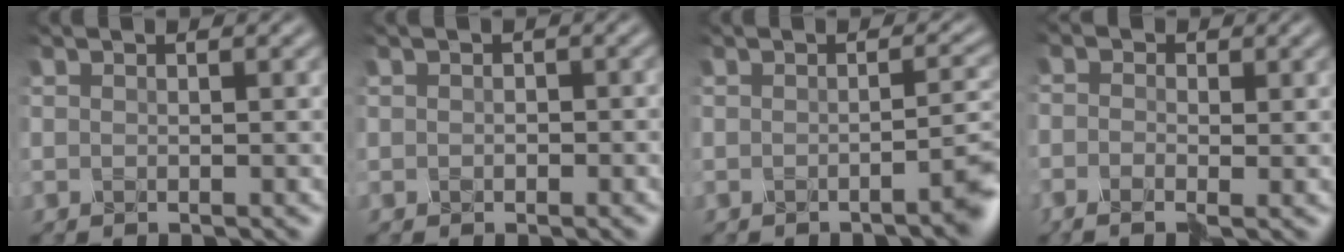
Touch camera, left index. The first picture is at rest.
{"total": 0.6, "force": [0.1, 0.4, -0.3], "torque": [0.004, 0.003, -0.002]}
{"total": 3.3, "force": [-1.7, 0.8, 2.7], "torque": [-0.016, 0.010, -0.031]}
{"total": 1.4, "force": [-1.3, 0.6, 0.1], "torque": [-0.006, 0.002, -0.031]}